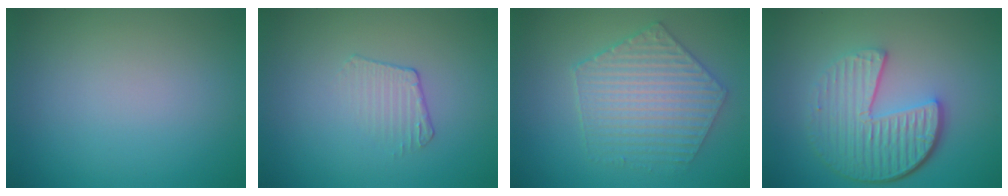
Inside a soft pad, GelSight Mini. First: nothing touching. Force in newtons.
{"total": 1.5, "press": 0.7, "slide": 1.4}
{"total": 5.4, "press": 4.5, "slide": 2.9}
{"total": 6.3, "press": 4.5, "slide": 4.5}